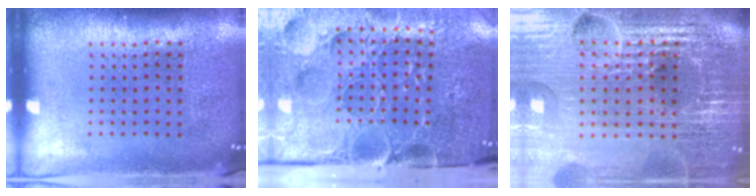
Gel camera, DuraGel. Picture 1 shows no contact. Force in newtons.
{"total": 5.3, "press": 4.4, "slide": 3.0}
{"total": 6.7, "press": 5.9, "slide": 3.3}